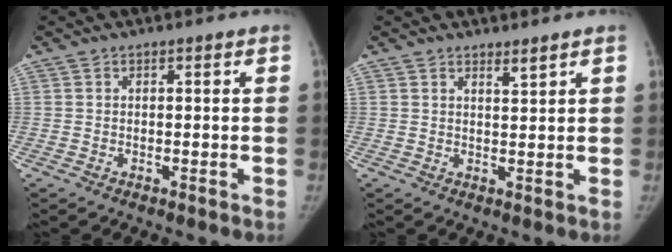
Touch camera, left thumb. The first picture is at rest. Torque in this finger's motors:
{"motor_torque": [0.32, -0.14, 0.30, -0.48, 0.06]}